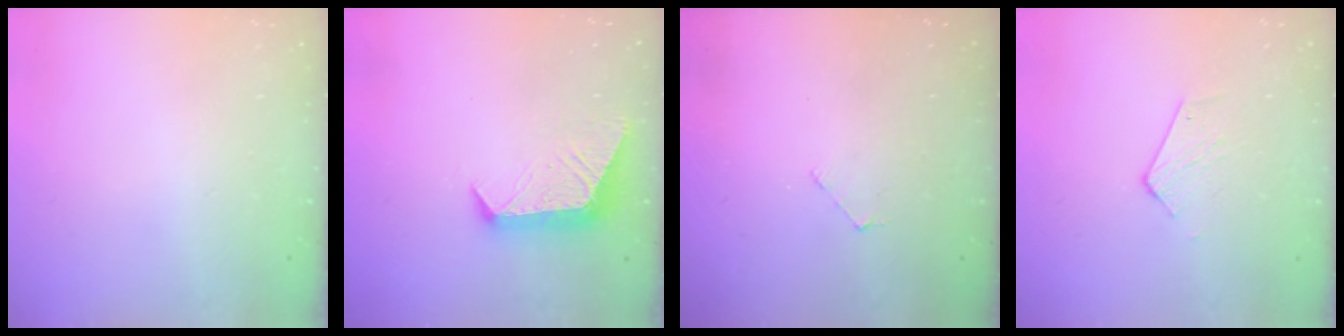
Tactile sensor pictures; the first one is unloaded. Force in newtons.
{"total": 10.9, "press": 10.9, "slide": 0.3}
{"total": 1.9, "press": 1.9, "slide": 0.2}
{"total": 3.5, "press": 3.5, "slide": 0.2}